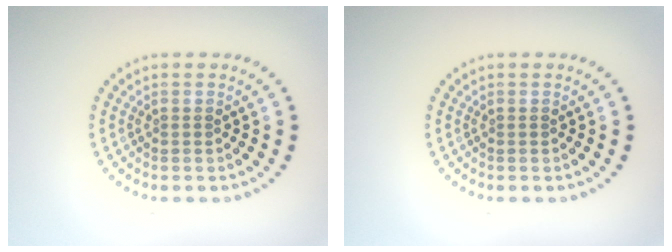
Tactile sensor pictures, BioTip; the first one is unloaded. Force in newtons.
{"total": 0.0}